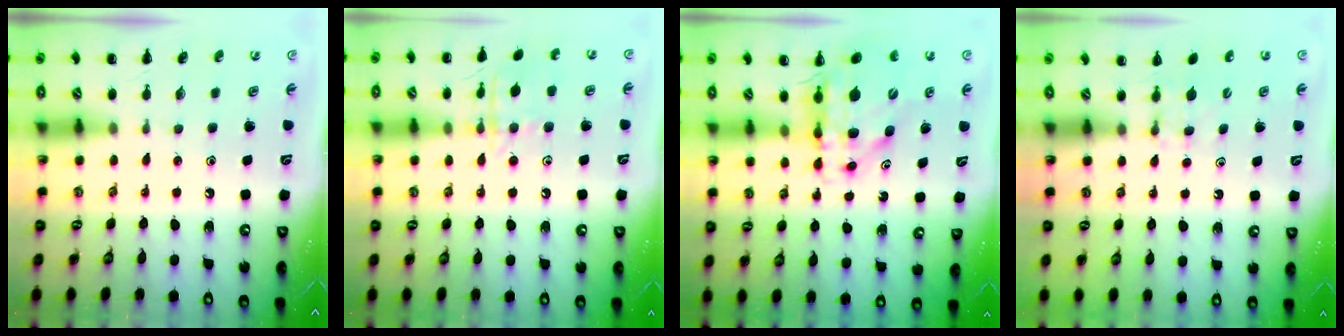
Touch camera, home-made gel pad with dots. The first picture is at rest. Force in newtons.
{"total": 10.8, "press": 10.7, "slide": 0.6}
{"total": 9.7, "press": 9.3, "slide": 2.8}
{"total": 4.1, "press": 3.9, "slide": 1.3}